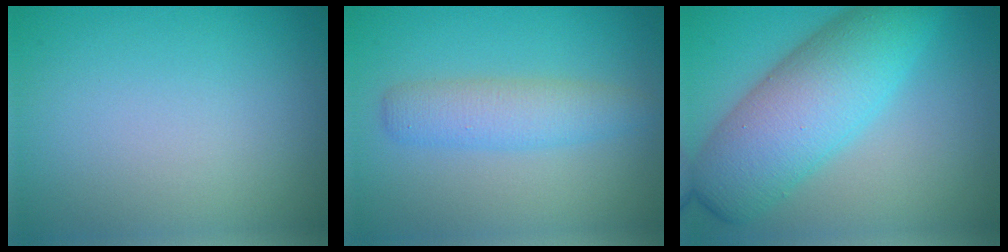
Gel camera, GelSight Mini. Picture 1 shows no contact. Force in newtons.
{"total": 3.2, "press": 3.2, "slide": 0.1}
{"total": 8.4, "press": 8.4, "slide": 0.1}